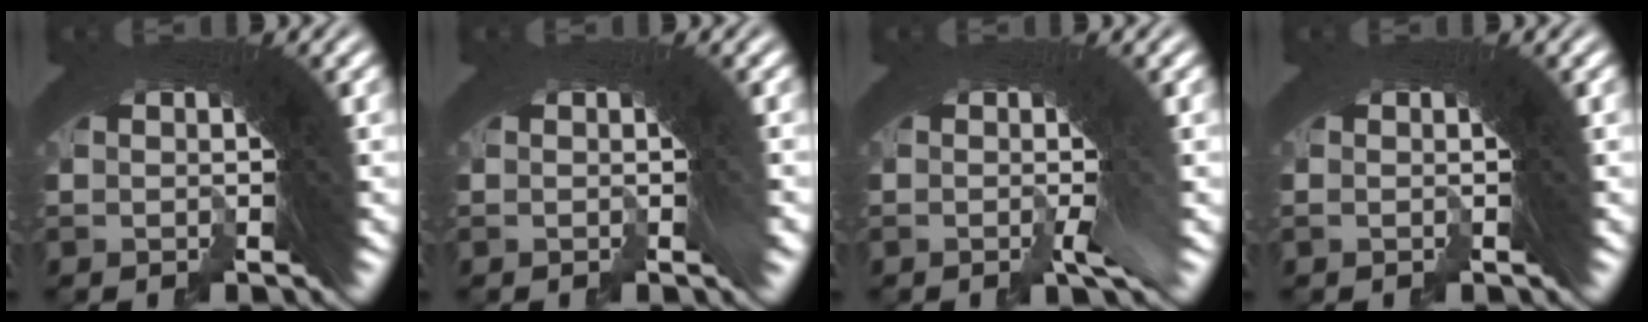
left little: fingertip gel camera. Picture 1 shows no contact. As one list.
[{"total": 0.8, "force": [-0.3, 0.0, 0.8], "torque": [-0.010, 0.007, -0.005]}, {"total": 1.8, "force": [-0.5, -0.2, 1.7], "torque": [-0.023, 0.016, -0.019]}, {"total": 0.0}]